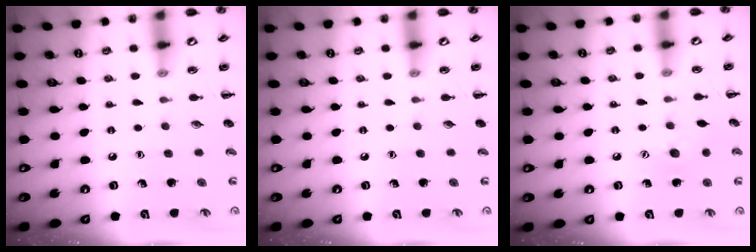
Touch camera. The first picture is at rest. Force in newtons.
{"total": 0.0}
{"total": 8.3, "press": 8.2, "slide": 1.3}